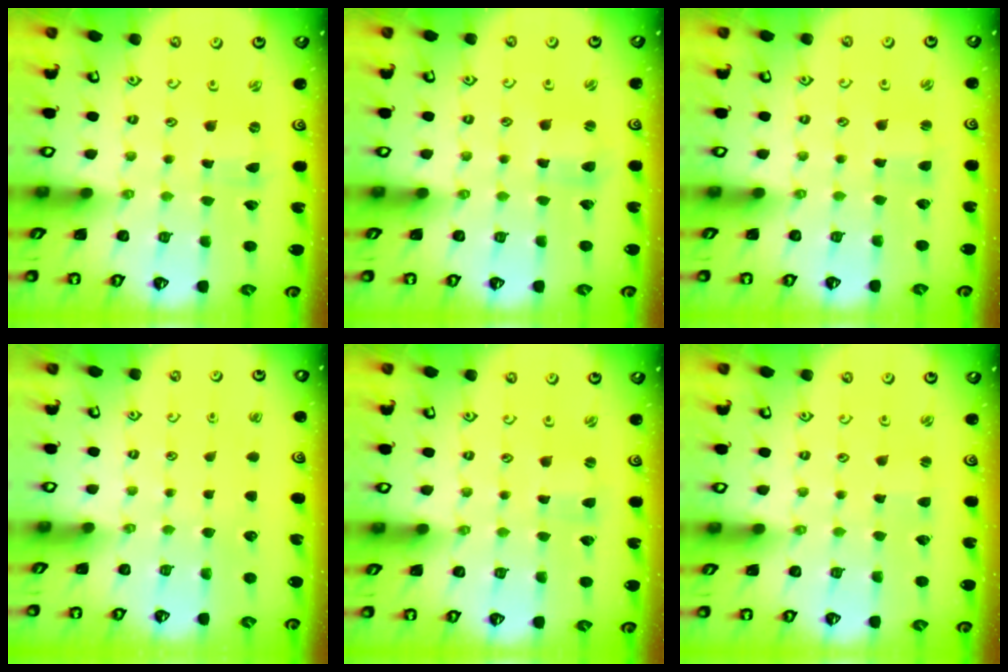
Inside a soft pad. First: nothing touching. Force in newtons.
{"total": 2.3, "press": 2.3, "slide": 0.3}
{"total": 1.8, "press": 1.7, "slide": 0.4}
{"total": 0.0}
{"total": 0.0}
{"total": 1.1, "press": 1.1, "slide": 0.2}